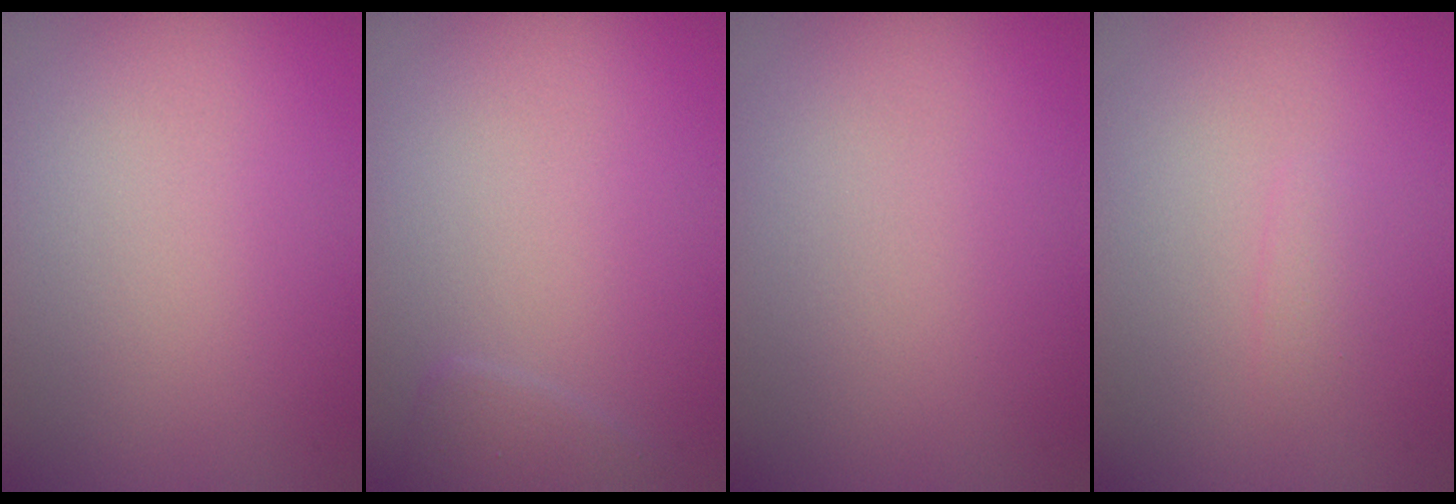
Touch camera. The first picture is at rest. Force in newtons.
{"total": 1.1, "press": 1.1, "slide": 0.1}
{"total": 0.0}
{"total": 0.7, "press": 0.7, "slide": 0.0}